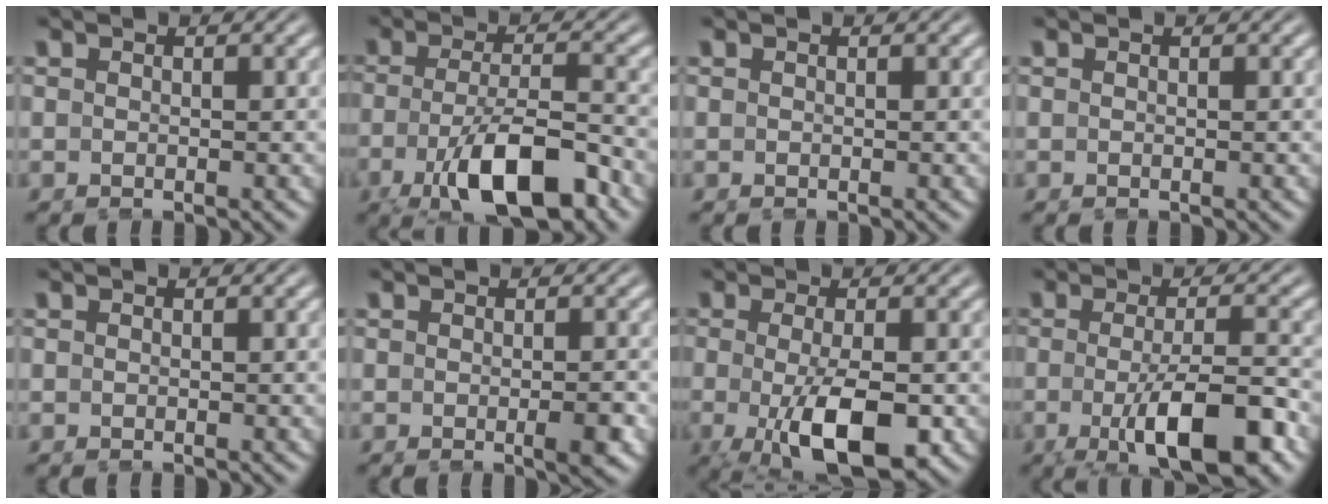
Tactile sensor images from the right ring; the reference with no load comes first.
{"total": 8.2, "force": [-3.9, 2.7, 6.6], "torque": [-0.109, -0.028, -0.053]}
{"total": 0.0}
{"total": 0.0}
{"total": 0.0}
{"total": 1.4, "force": [-0.5, 0.2, 1.3], "torque": [-0.016, -0.002, -0.010]}
{"total": 7.6, "force": [-3.1, 2.5, 6.5], "torque": [-0.113, -0.024, -0.038]}
{"total": 7.6, "force": [-3.3, 1.8, 6.6], "torque": [-0.102, -0.018, -0.047]}